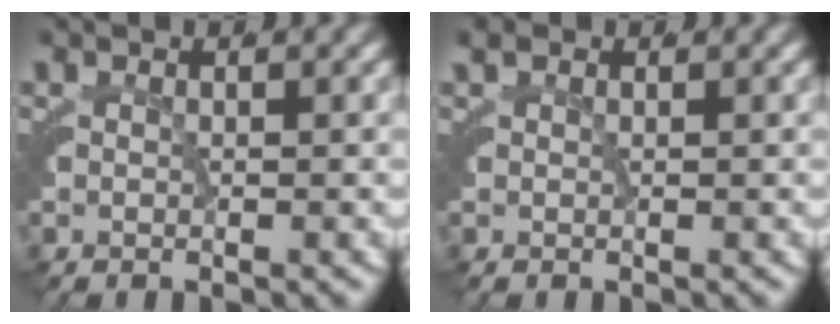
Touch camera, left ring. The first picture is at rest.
{"total": 0.5, "force": [0.5, 0.2, 0.1], "torque": [-0.008, -0.002, 0.013]}